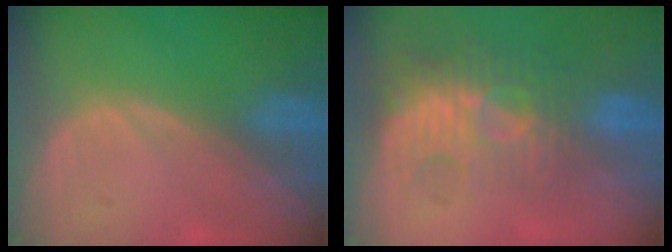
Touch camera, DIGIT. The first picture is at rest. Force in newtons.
{"total": 9.4, "press": 8.4, "slide": 4.3}